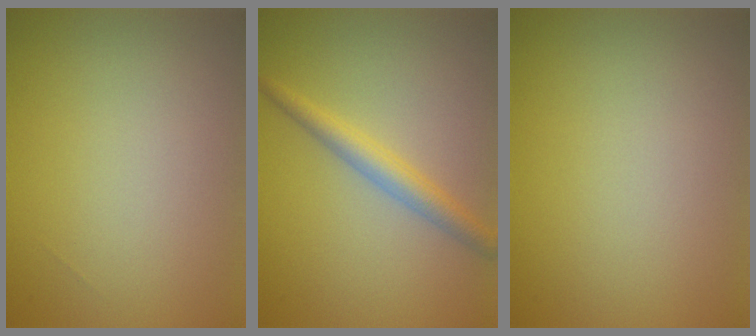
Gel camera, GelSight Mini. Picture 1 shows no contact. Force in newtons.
{"total": 2.7, "press": 2.7, "slide": 0.1}
{"total": 0.0}